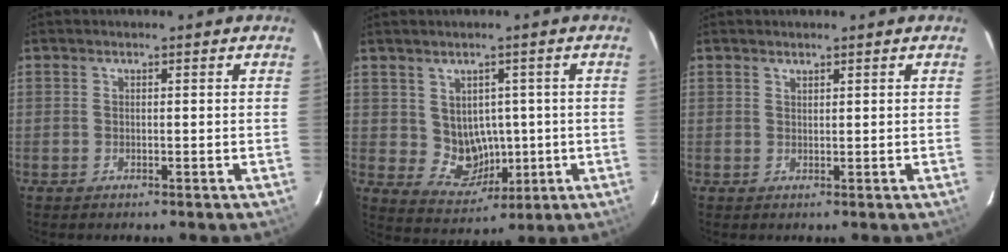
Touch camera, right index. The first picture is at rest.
{"total": 7.1, "force": [0.4, 6.5, 2.8], "torque": [-0.057, 0.002, 0.031]}
{"total": 0.8, "force": [0.8, 0.2, 0.0], "torque": [-0.001, 0.001, 0.015]}